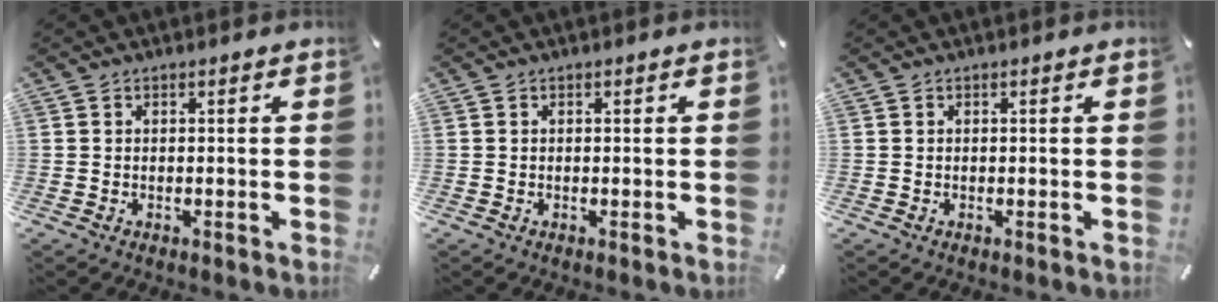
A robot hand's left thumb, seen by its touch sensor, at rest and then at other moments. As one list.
[{"total": 0.0}, {"total": 0.0}]